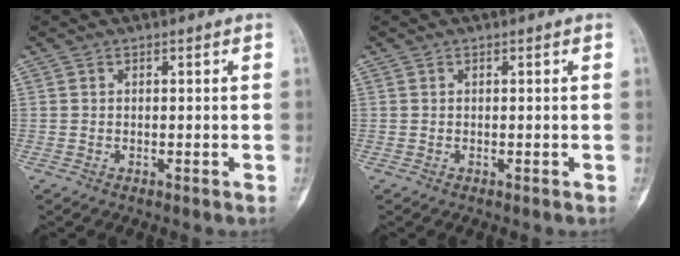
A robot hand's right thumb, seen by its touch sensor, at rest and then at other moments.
{"total": 0.0}